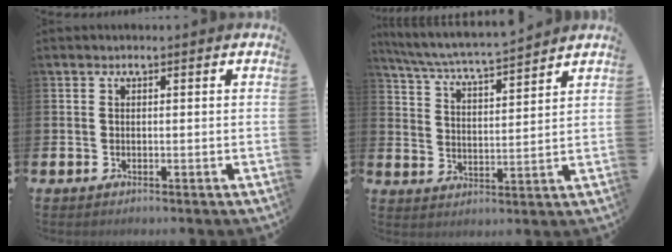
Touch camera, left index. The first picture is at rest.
{"total": 5.8, "force": [5.7, -0.1, 1.4], "torque": [-0.055, -0.041, 0.097]}